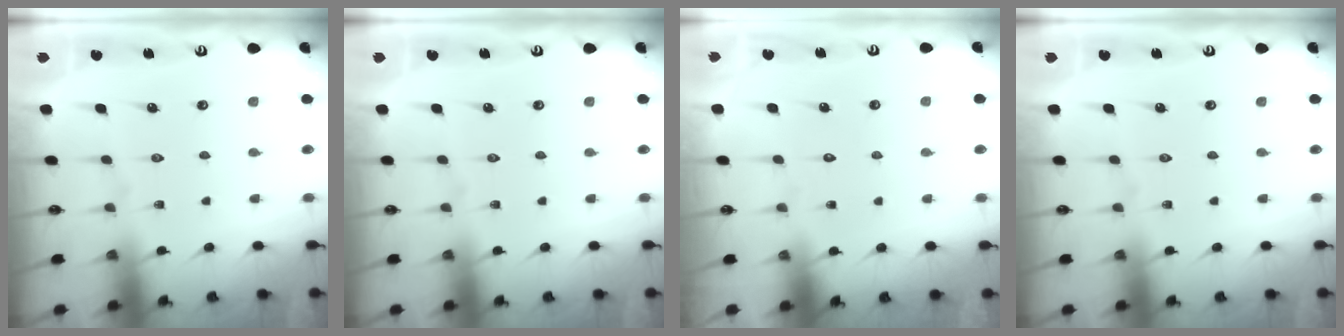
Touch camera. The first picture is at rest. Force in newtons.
{"total": 0.0}
{"total": 1.6, "press": 1.6, "slide": 0.1}
{"total": 0.0}